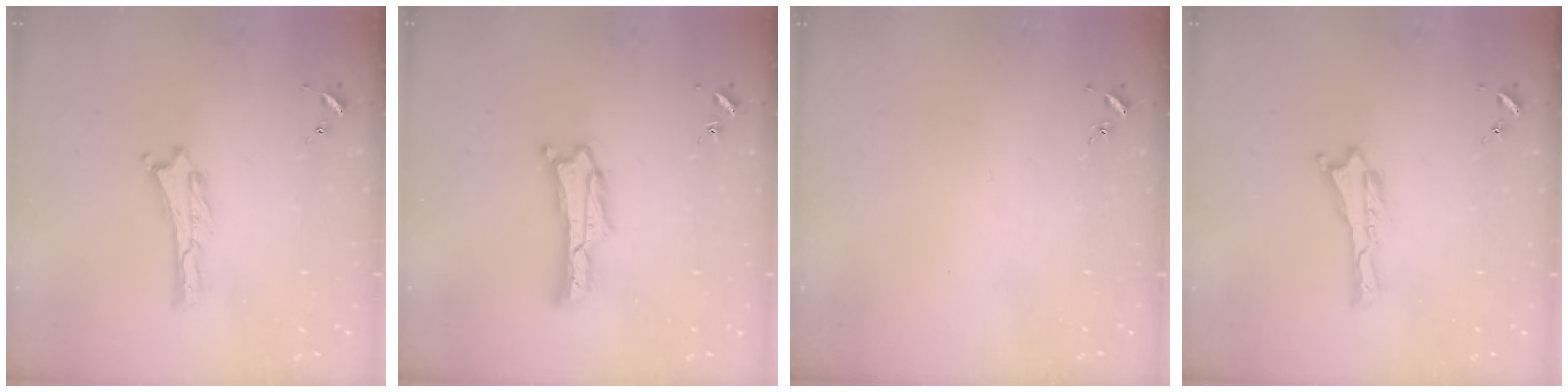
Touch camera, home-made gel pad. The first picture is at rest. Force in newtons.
{"total": 1.7, "press": 1.7, "slide": 0.3}
{"total": 0.0}
{"total": 0.0}